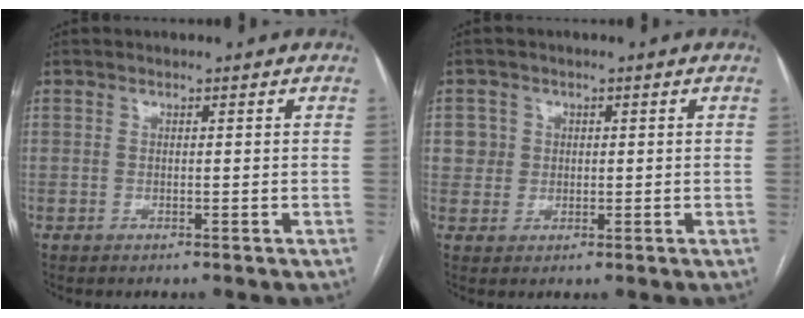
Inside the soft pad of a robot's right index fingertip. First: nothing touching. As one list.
[{"total": 2.9, "force": [0.7, 2.8, -0.1], "torque": [0.016, 0.007, 0.010]}]